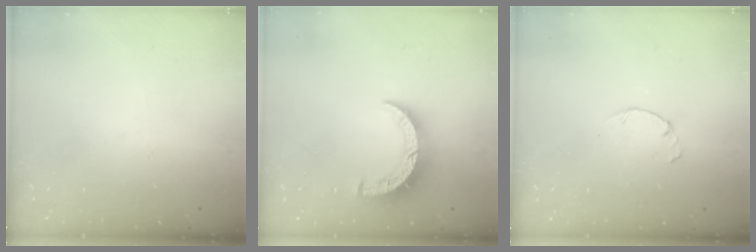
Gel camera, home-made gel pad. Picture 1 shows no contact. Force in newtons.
{"total": 8.0, "press": 8.0, "slide": 0.3}
{"total": 0.9, "press": 0.8, "slide": 0.3}